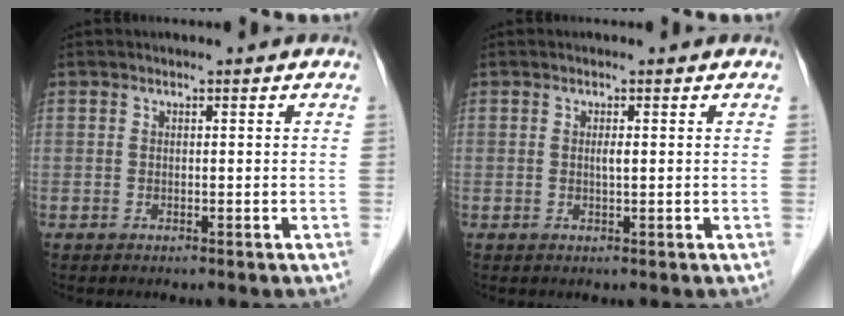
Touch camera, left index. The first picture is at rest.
{"total": 0.9, "force": [0.0, 0.0, 0.9], "torque": [-0.019, -0.004, -0.001]}